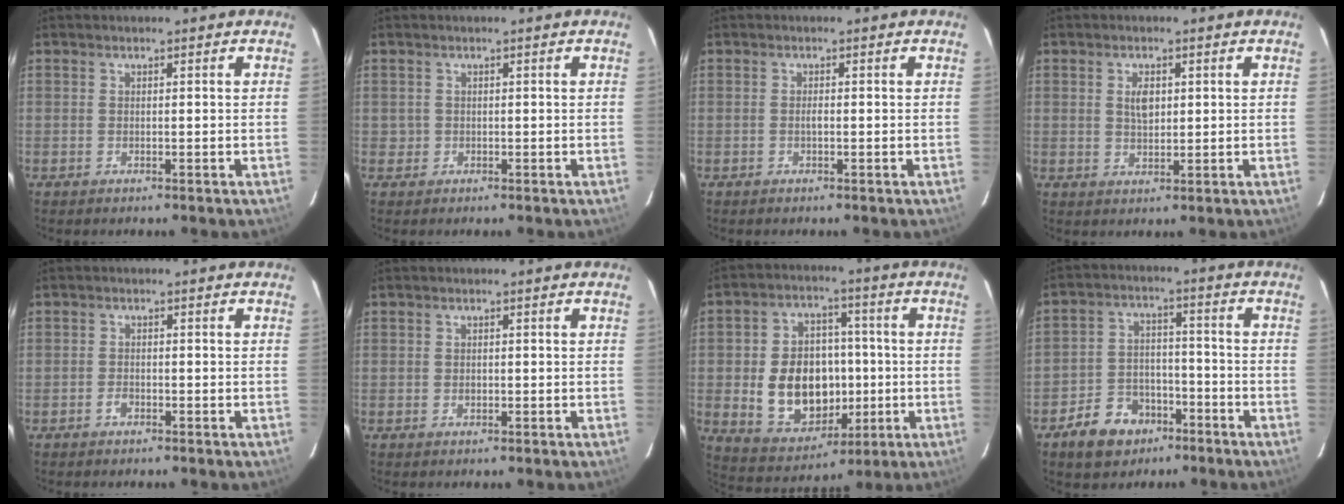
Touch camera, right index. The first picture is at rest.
{"total": 1.1, "force": [-0.1, 1.1, 0.0], "torque": [0.004, 0.001, 0.001]}
{"total": 0.9, "force": [-0.2, 0.4, 0.8], "torque": [-0.016, 0.002, -0.005]}
{"total": 3.4, "force": [0.9, 2.0, 2.6], "torque": [-0.045, 0.003, 0.017]}
{"total": 1.5, "force": [-1.0, 1.0, 0.7], "torque": [-0.013, 0.002, -0.017]}
{"total": 1.0, "force": [-0.1, 0.9, 0.4], "torque": [-0.006, 0.001, -0.001]}
{"total": 15.9, "force": [-1.7, 12.0, 10.2], "torque": [-0.219, 0.018, -0.001]}
{"total": 10.1, "force": [-6.4, 6.7, 3.9], "torque": [-0.102, 0.020, -0.093]}